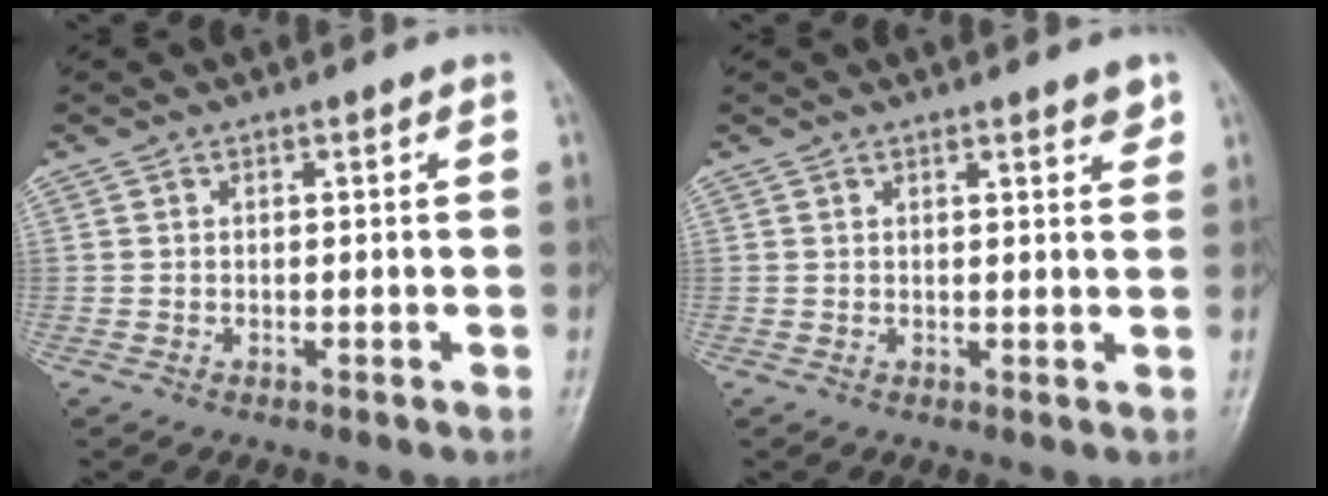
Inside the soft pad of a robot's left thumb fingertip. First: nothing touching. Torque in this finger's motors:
{"motor_torque": [0.06, 0.05, -0.08, -0.05, 0.01]}